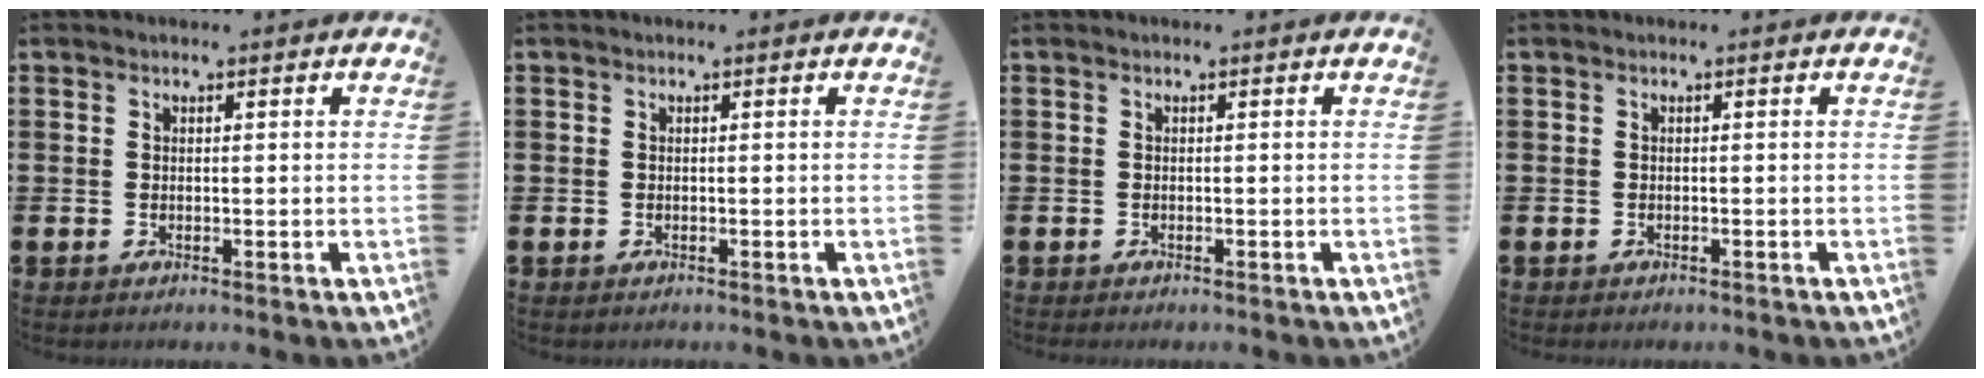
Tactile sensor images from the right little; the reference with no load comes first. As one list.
[{"total": 0.0}, {"total": 0.0}, {"total": 0.0}]